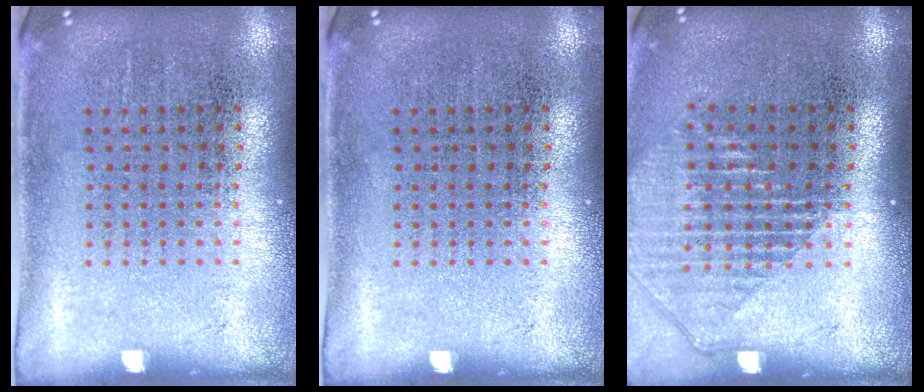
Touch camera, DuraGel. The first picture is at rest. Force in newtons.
{"total": 0.0}
{"total": 1.3, "press": 1.2, "slide": 0.6}